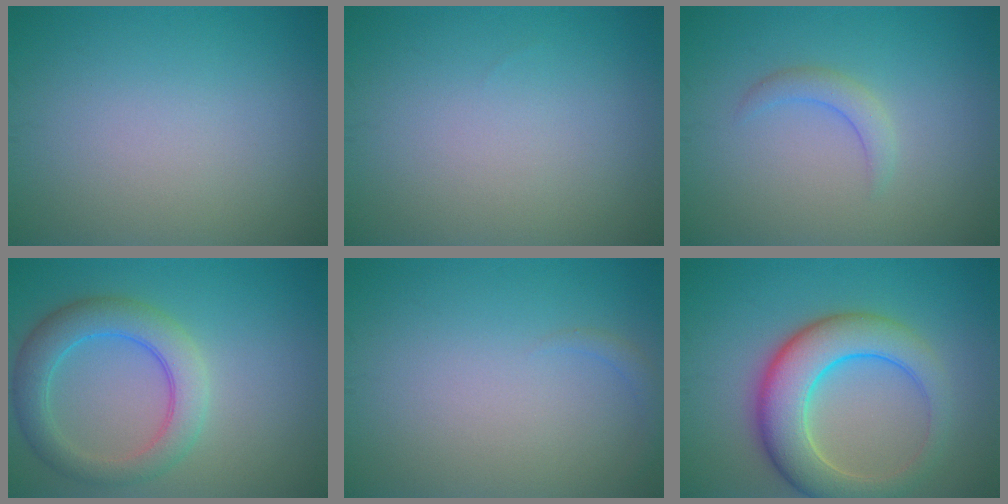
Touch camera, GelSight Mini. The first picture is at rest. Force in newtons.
{"total": 0.0}
{"total": 1.7, "press": 1.7, "slide": 0.2}
{"total": 5.1, "press": 5.1, "slide": 0.1}
{"total": 0.8, "press": 0.8, "slide": 0.1}
{"total": 7.7, "press": 7.7, "slide": 0.2}